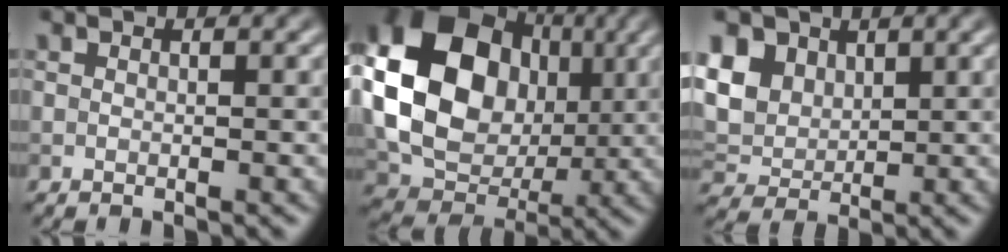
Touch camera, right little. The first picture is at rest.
{"total": 15.6, "force": [1.8, 12.0, 9.8], "torque": [-0.203, 0.014, 0.016]}
{"total": 7.2, "force": [2.8, 5.3, 3.9], "torque": [-0.114, 0.020, 0.049]}